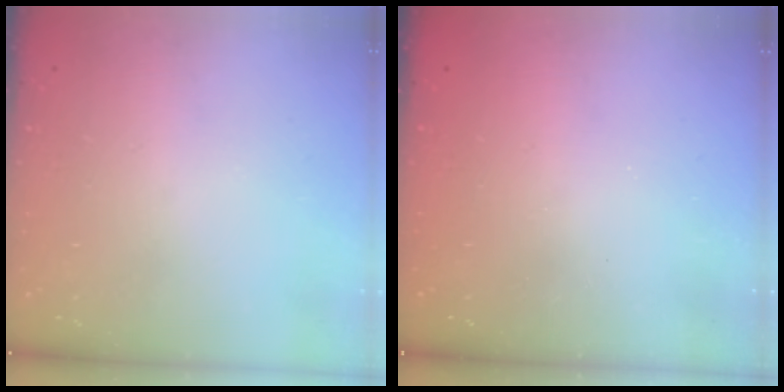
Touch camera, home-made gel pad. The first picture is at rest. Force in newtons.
{"total": 2.6, "press": 2.5, "slide": 0.9}